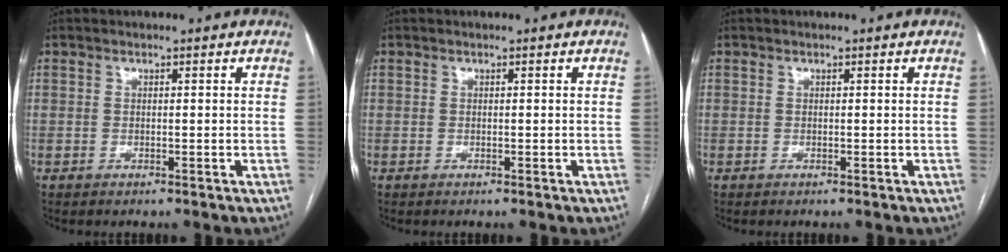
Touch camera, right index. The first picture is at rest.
{"total": 0.0}
{"total": 0.0}